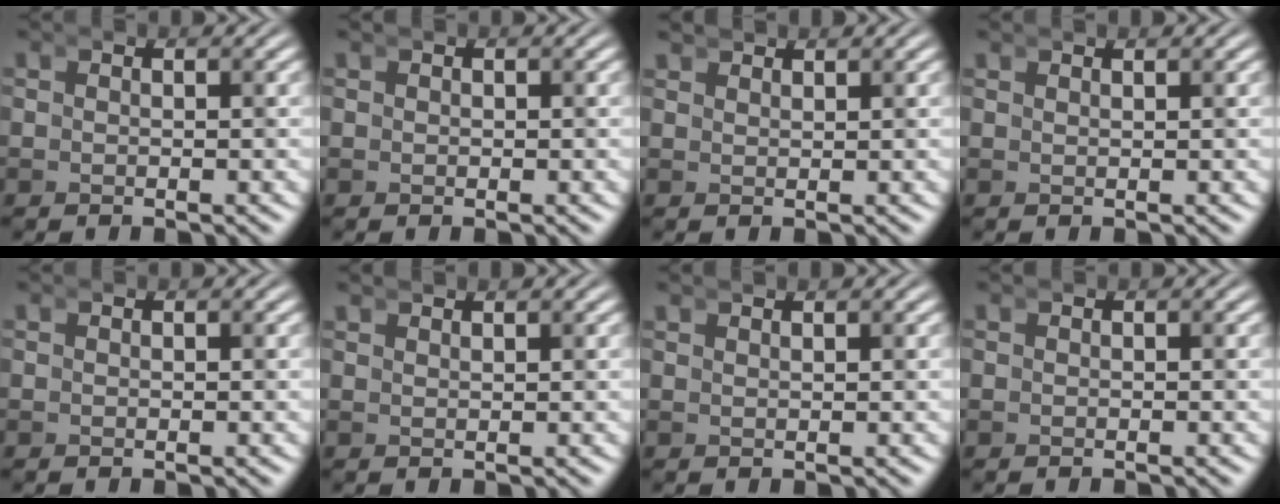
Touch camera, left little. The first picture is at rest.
{"total": 0.5, "force": [0.3, 0.3, 0.2], "torque": [-0.008, -0.001, 0.008]}
{"total": 1.6, "force": [1.6, -0.1, 0.1], "torque": [-0.006, -0.001, 0.030]}
{"total": 0.9, "force": [0.9, 0.0, 0.2], "torque": [-0.002, 0.000, 0.015]}
{"total": 0.0}
{"total": 1.3, "force": [1.3, -0.2, 0.1], "torque": [-0.001, 0.002, 0.023]}
{"total": 1.3, "force": [1.2, 0.0, 0.4], "torque": [0.000, 0.005, 0.019]}
{"total": 0.0}